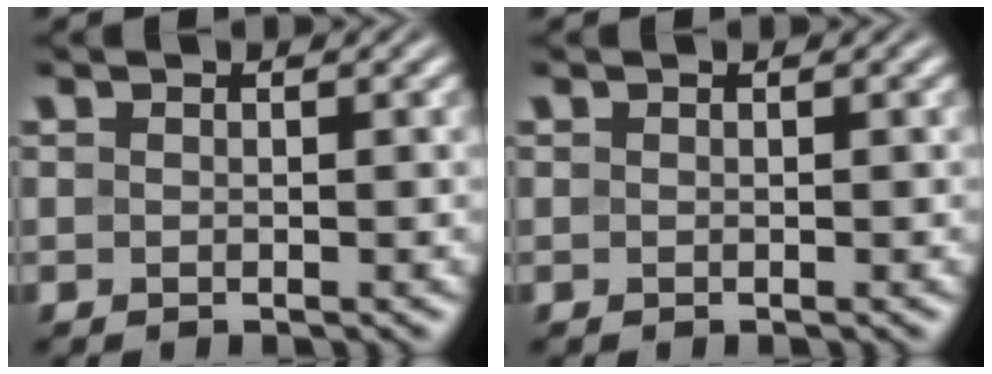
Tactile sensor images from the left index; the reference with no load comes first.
{"total": 0.0}